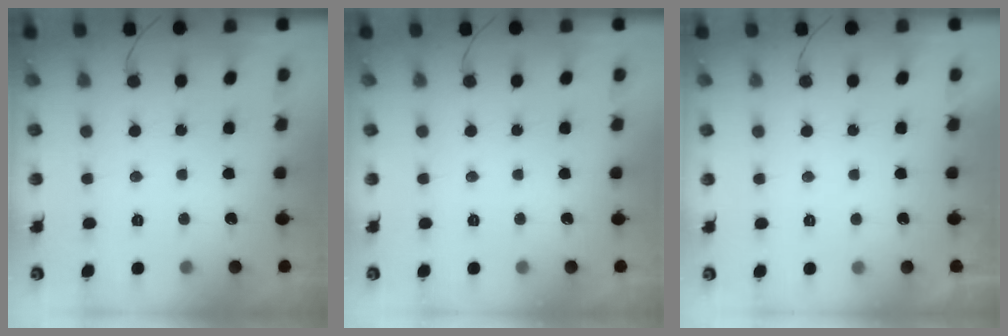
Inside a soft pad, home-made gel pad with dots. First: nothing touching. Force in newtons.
{"total": 0.0}
{"total": 2.1, "press": 2.1, "slide": 0.4}